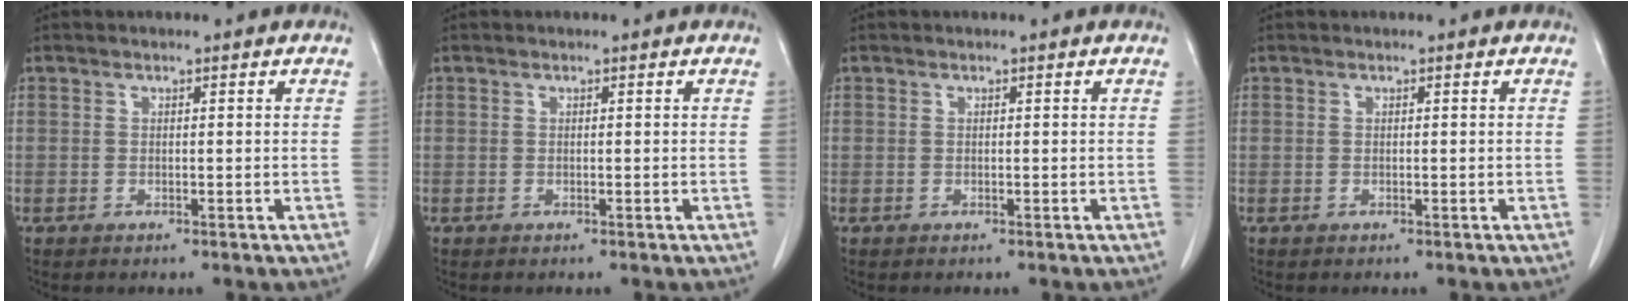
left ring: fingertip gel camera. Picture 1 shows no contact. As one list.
[{"total": 0.0}, {"total": 0.0}, {"total": 0.0}]